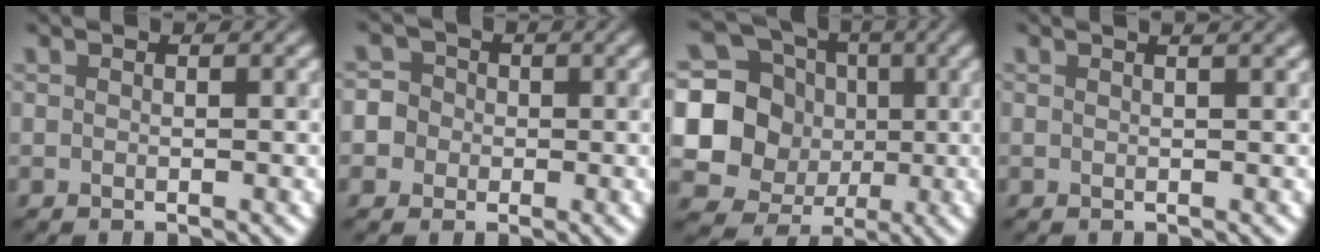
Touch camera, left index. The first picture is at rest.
{"total": 5.3, "force": [-1.2, 5.1, 1.1], "torque": [-0.006, 0.020, -0.052]}
{"total": 12.1, "force": [0.4, 11.4, 4.0], "torque": [-0.132, 0.018, -0.007]}
{"total": 1.3, "force": [0.8, 0.4, 0.9], "torque": [-0.005, 0.006, 0.000]}